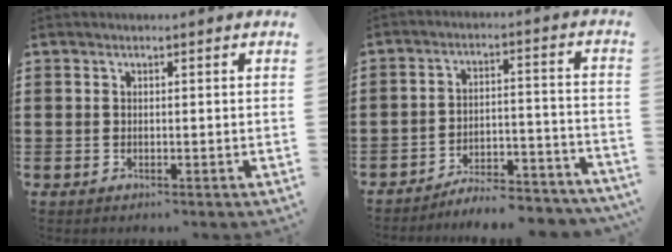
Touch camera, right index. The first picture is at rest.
{"total": 6.1, "force": [-5.9, 0.4, 1.3], "torque": [-0.019, 0.010, -0.117]}